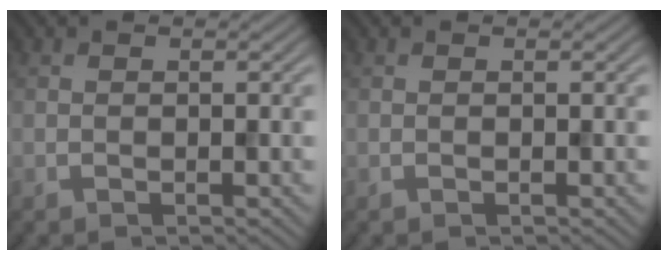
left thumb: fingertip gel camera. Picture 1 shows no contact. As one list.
[{"total": 0.0}]